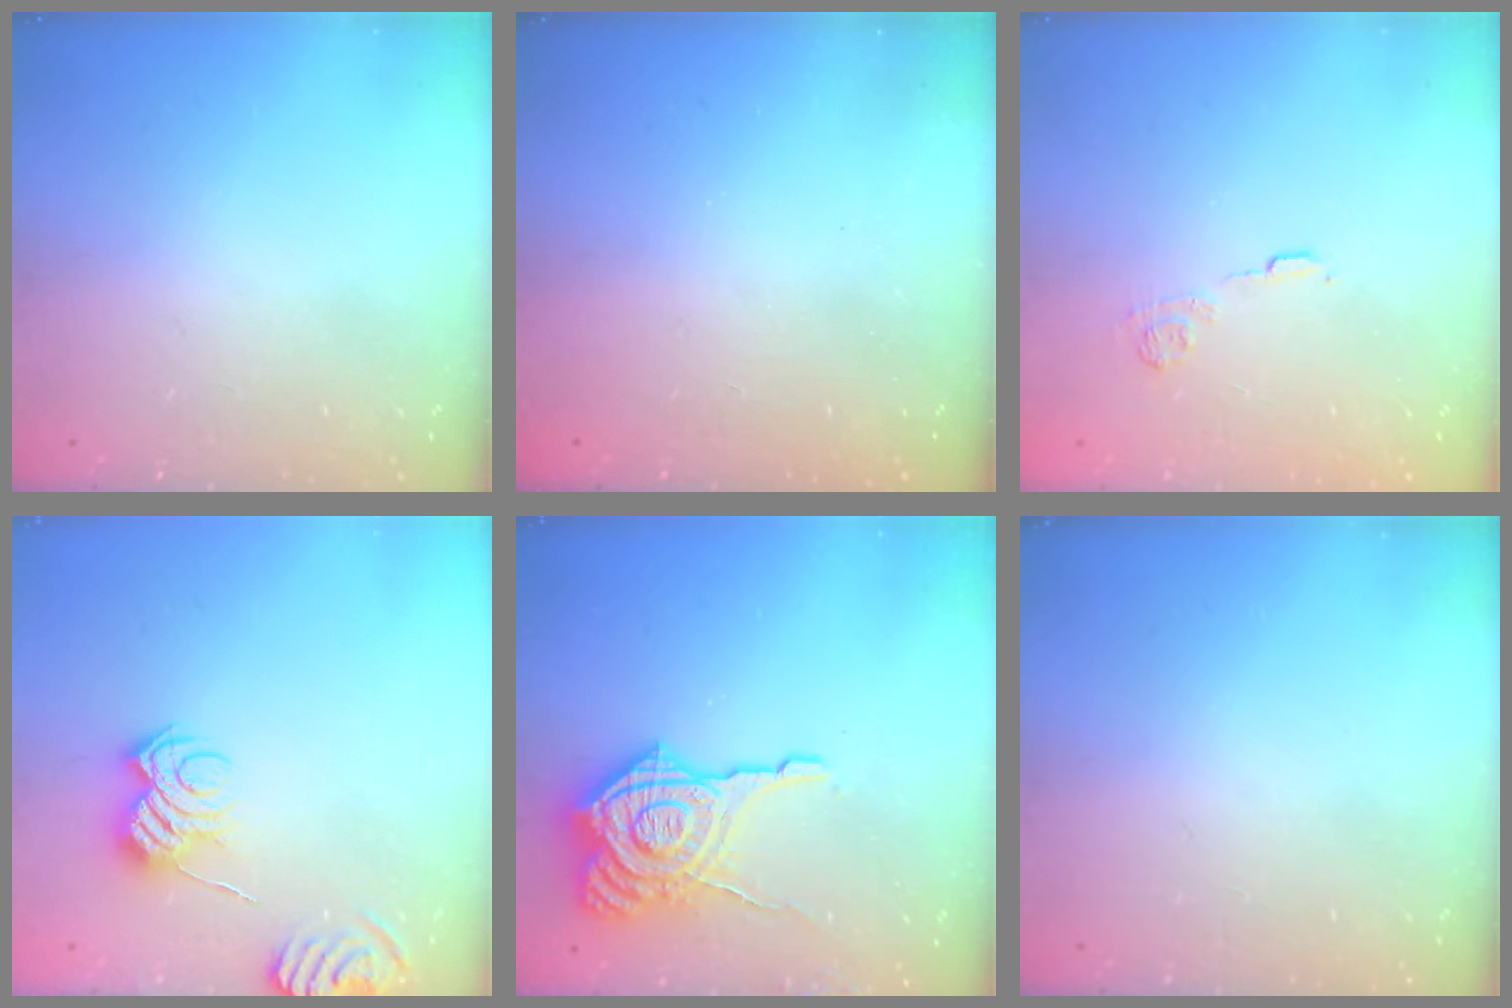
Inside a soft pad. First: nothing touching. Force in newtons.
{"total": 2.3, "press": 2.1, "slide": 0.8}
{"total": 7.6, "press": 7.5, "slide": 1.0}
{"total": 9.7, "press": 9.6, "slide": 0.8}
{"total": 20.6, "press": 20.5, "slide": 1.6}
{"total": 0.0}